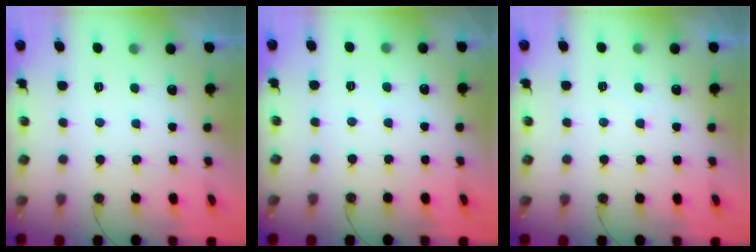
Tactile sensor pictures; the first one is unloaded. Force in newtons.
{"total": 2.5, "press": 2.4, "slide": 0.4}
{"total": 4.3, "press": 4.2, "slide": 0.5}